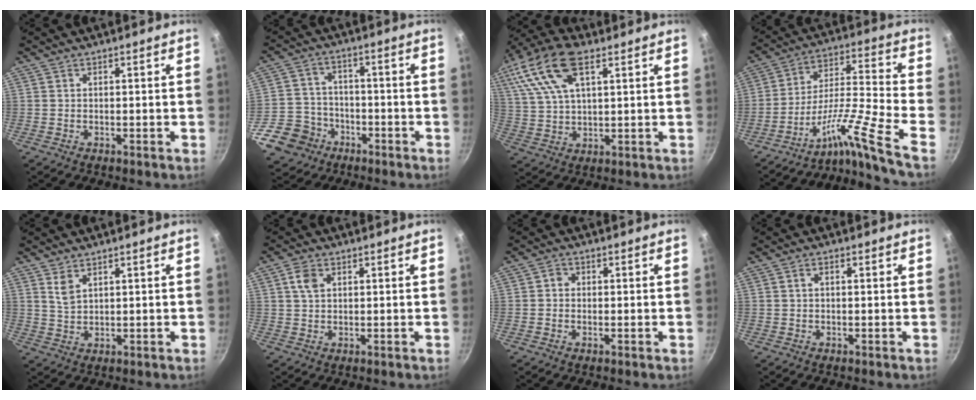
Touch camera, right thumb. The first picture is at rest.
{"total": 10.4, "force": [-5.2, 8.5, 3.0], "torque": [-0.042, 0.033, -0.091]}
{"total": 17.4, "force": [8.2, 8.6, 12.7], "torque": [-0.262, 0.008, 0.154]}
{"total": 15.3, "force": [-9.2, 0.0, 12.2], "torque": [-0.211, 0.058, -0.173]}
{"total": 3.2, "force": [1.9, 1.6, 2.1], "torque": [-0.040, -0.013, 0.042]}
{"total": 3.5, "force": [1.3, 2.3, 2.4], "torque": [-0.041, 0.001, 0.023]}
{"total": 1.4, "force": [-0.1, 1.3, 0.5], "torque": [-0.006, 0.004, -0.006]}
{"total": 1.7, "force": [0.4, 0.7, 1.5], "torque": [-0.032, 0.006, 0.008]}